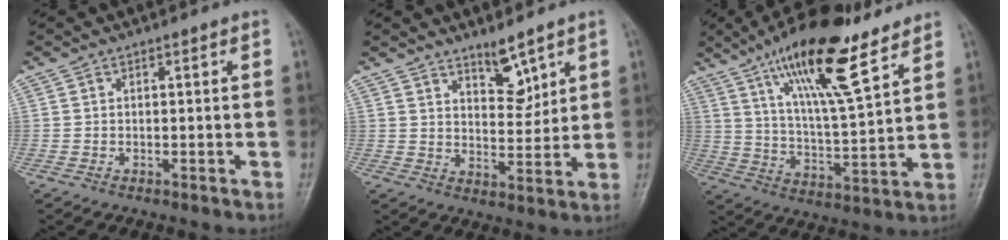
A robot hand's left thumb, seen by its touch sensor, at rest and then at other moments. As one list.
[{"total": 6.2, "force": [4.3, 2.5, 3.7], "torque": [-0.037, -0.040, 0.074]}, {"total": 18.8, "force": [11.6, 4.8, 14.0], "torque": [-0.218, -0.051, 0.203]}]